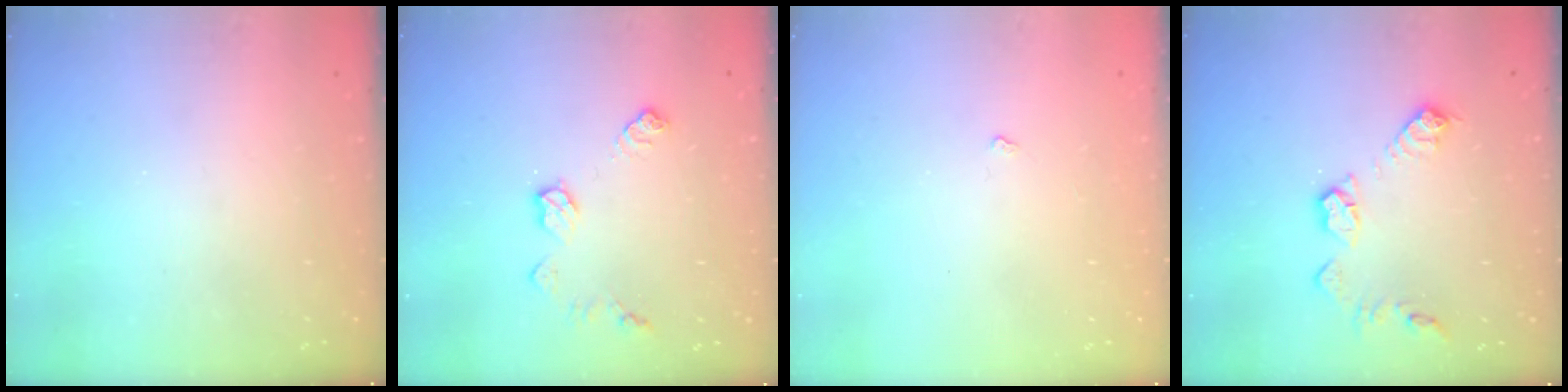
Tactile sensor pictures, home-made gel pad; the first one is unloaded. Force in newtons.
{"total": 9.0, "press": 9.0, "slide": 0.3}
{"total": 2.4, "press": 2.3, "slide": 0.4}
{"total": 10.9, "press": 10.9, "slide": 0.5}